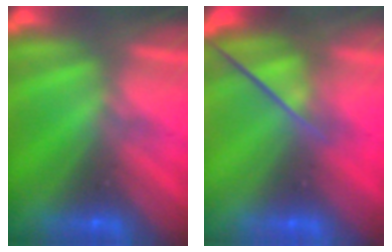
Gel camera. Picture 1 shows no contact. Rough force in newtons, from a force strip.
{"total": 3.6}